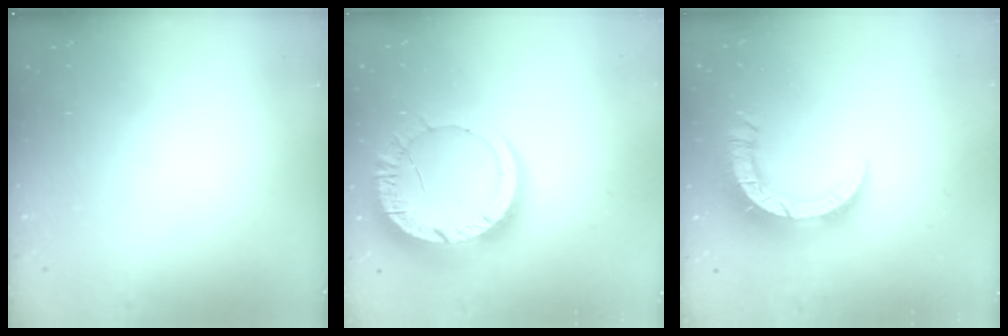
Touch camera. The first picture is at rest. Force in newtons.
{"total": 16.0, "press": 15.9, "slide": 1.7}
{"total": 14.4, "press": 14.3, "slide": 1.5}